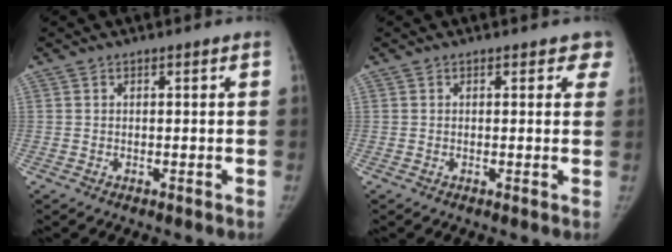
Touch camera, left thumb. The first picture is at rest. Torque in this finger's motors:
{"motor_torque": [-0.12, 0.03, 0.05, 0.30, -0.01]}